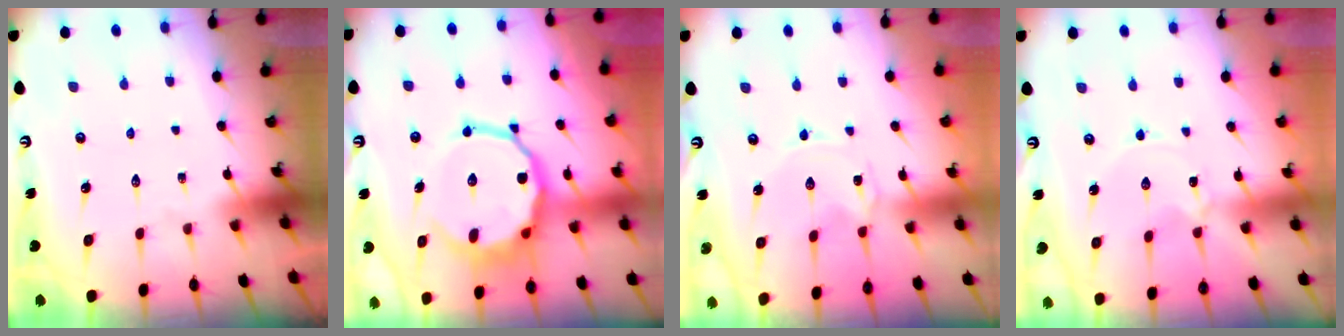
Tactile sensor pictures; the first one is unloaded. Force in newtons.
{"total": 13.1, "press": 12.7, "slide": 3.2}
{"total": 0.0}
{"total": 0.0}